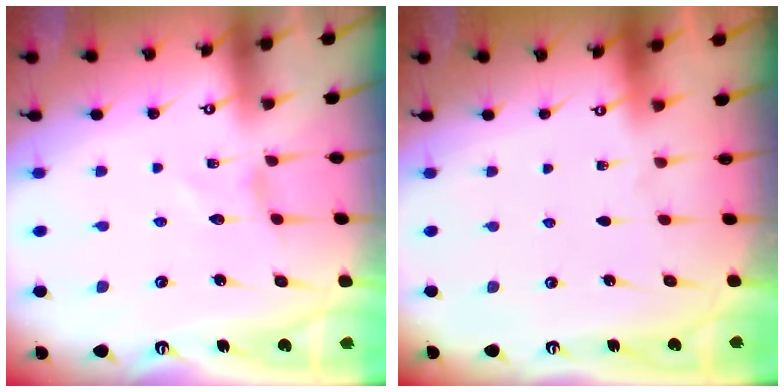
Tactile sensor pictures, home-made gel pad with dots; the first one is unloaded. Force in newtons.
{"total": 0.0}